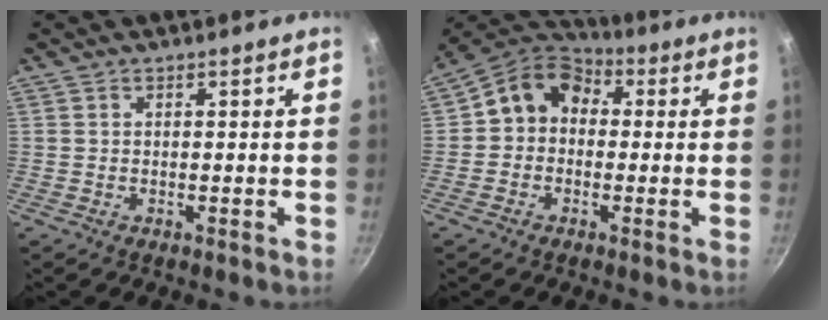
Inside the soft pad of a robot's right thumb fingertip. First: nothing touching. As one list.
[{"total": 10.0, "force": [0.9, 8.2, 5.6], "torque": [-0.064, 0.029, -0.012]}]